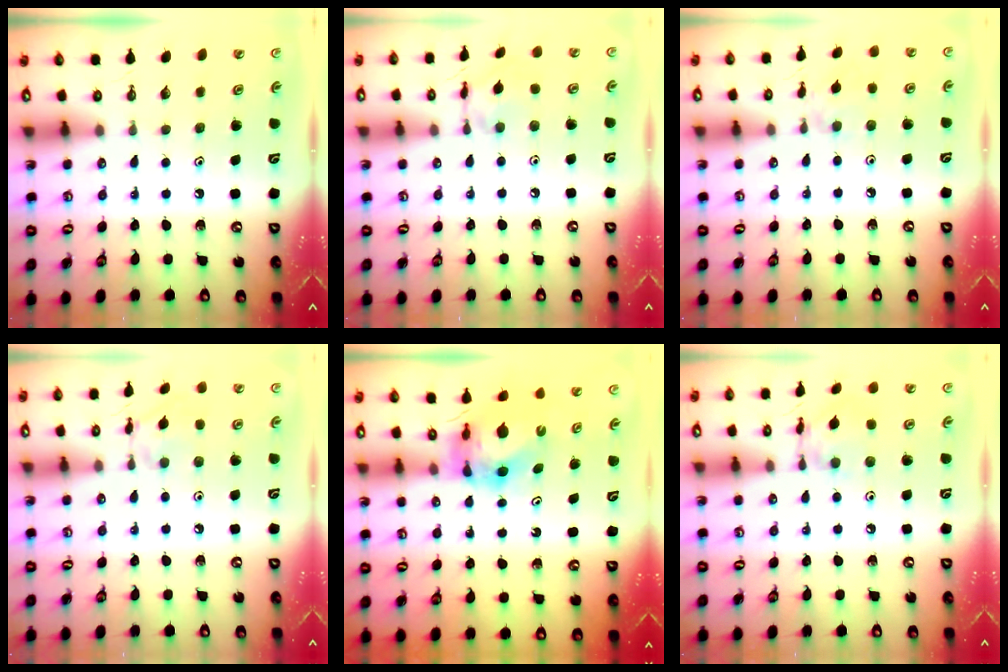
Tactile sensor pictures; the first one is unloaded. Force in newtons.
{"total": 6.4, "press": 6.4, "slide": 0.2}
{"total": 2.4, "press": 2.3, "slide": 0.5}
{"total": 5.9, "press": 5.9, "slide": 0.5}
{"total": 6.4, "press": 6.4, "slide": 0.6}
{"total": 7.7, "press": 7.6, "slide": 0.4}